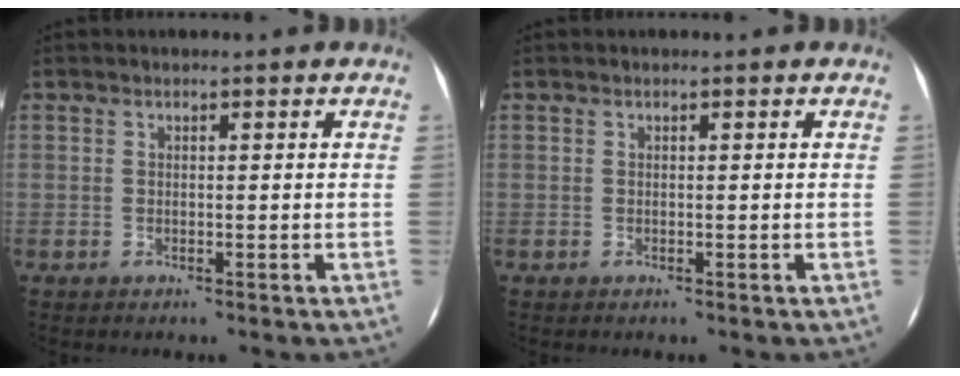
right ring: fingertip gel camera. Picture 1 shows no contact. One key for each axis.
{"total": 0.0}